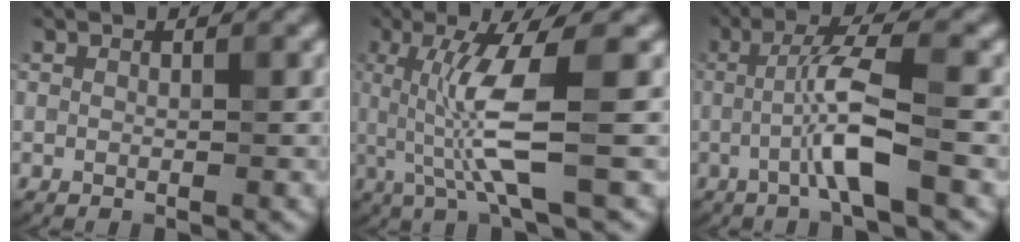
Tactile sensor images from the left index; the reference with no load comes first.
{"total": 6.2, "force": [0.2, 0.7, 6.1], "torque": [-0.130, -0.007, 0.011]}
{"total": 4.7, "force": [-1.2, 0.3, 4.6], "torque": [-0.088, 0.014, -0.031]}